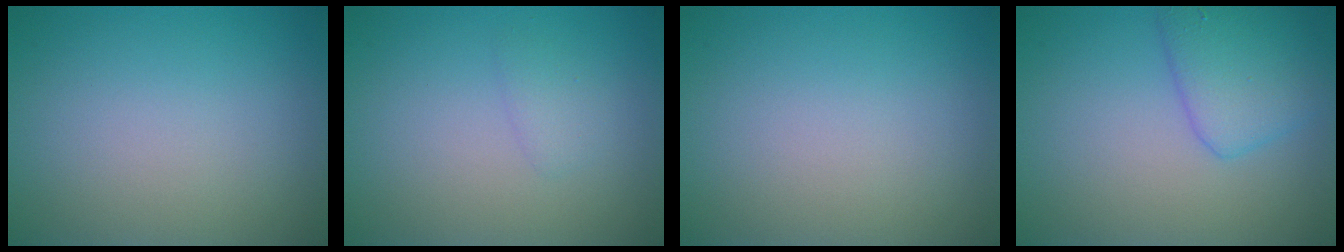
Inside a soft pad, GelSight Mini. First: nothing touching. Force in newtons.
{"total": 1.0, "press": 1.0, "slide": 0.1}
{"total": 0.0}
{"total": 3.7, "press": 3.7, "slide": 0.1}